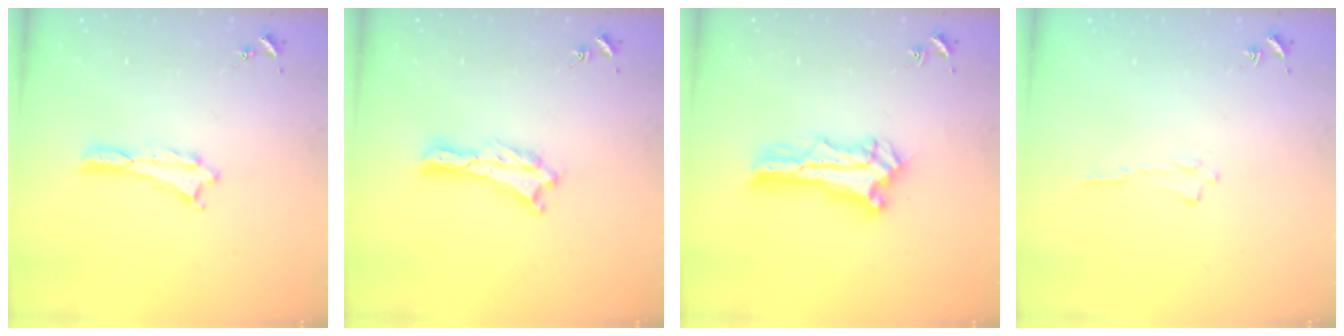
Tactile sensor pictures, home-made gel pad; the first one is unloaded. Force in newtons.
{"total": 0.7, "press": 0.7, "slide": 0.2}
{"total": 2.7, "press": 2.7, "slide": 0.3}
{"total": 0.0}